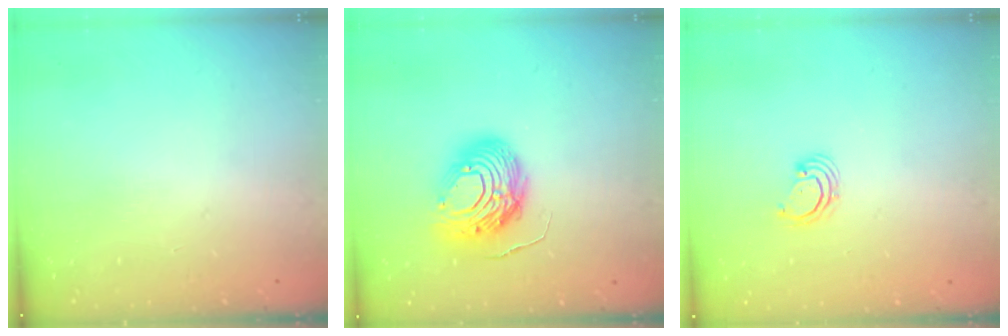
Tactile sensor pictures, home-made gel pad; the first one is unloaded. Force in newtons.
{"total": 12.5, "press": 12.4, "slide": 0.9}
{"total": 2.8, "press": 2.8, "slide": 0.3}